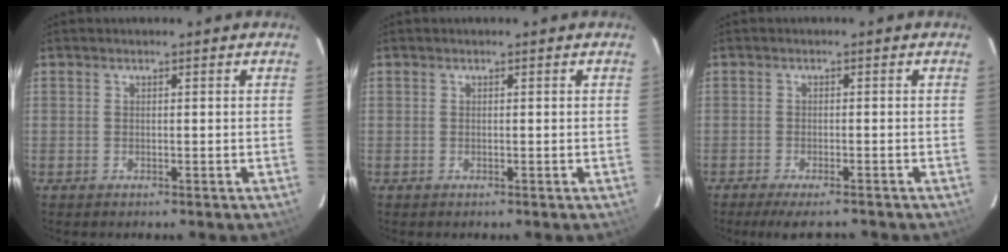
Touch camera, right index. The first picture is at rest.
{"total": 0.0}
{"total": 6.3, "force": [-5.3, 1.2, 3.1], "torque": [-0.069, -0.015, -0.085]}